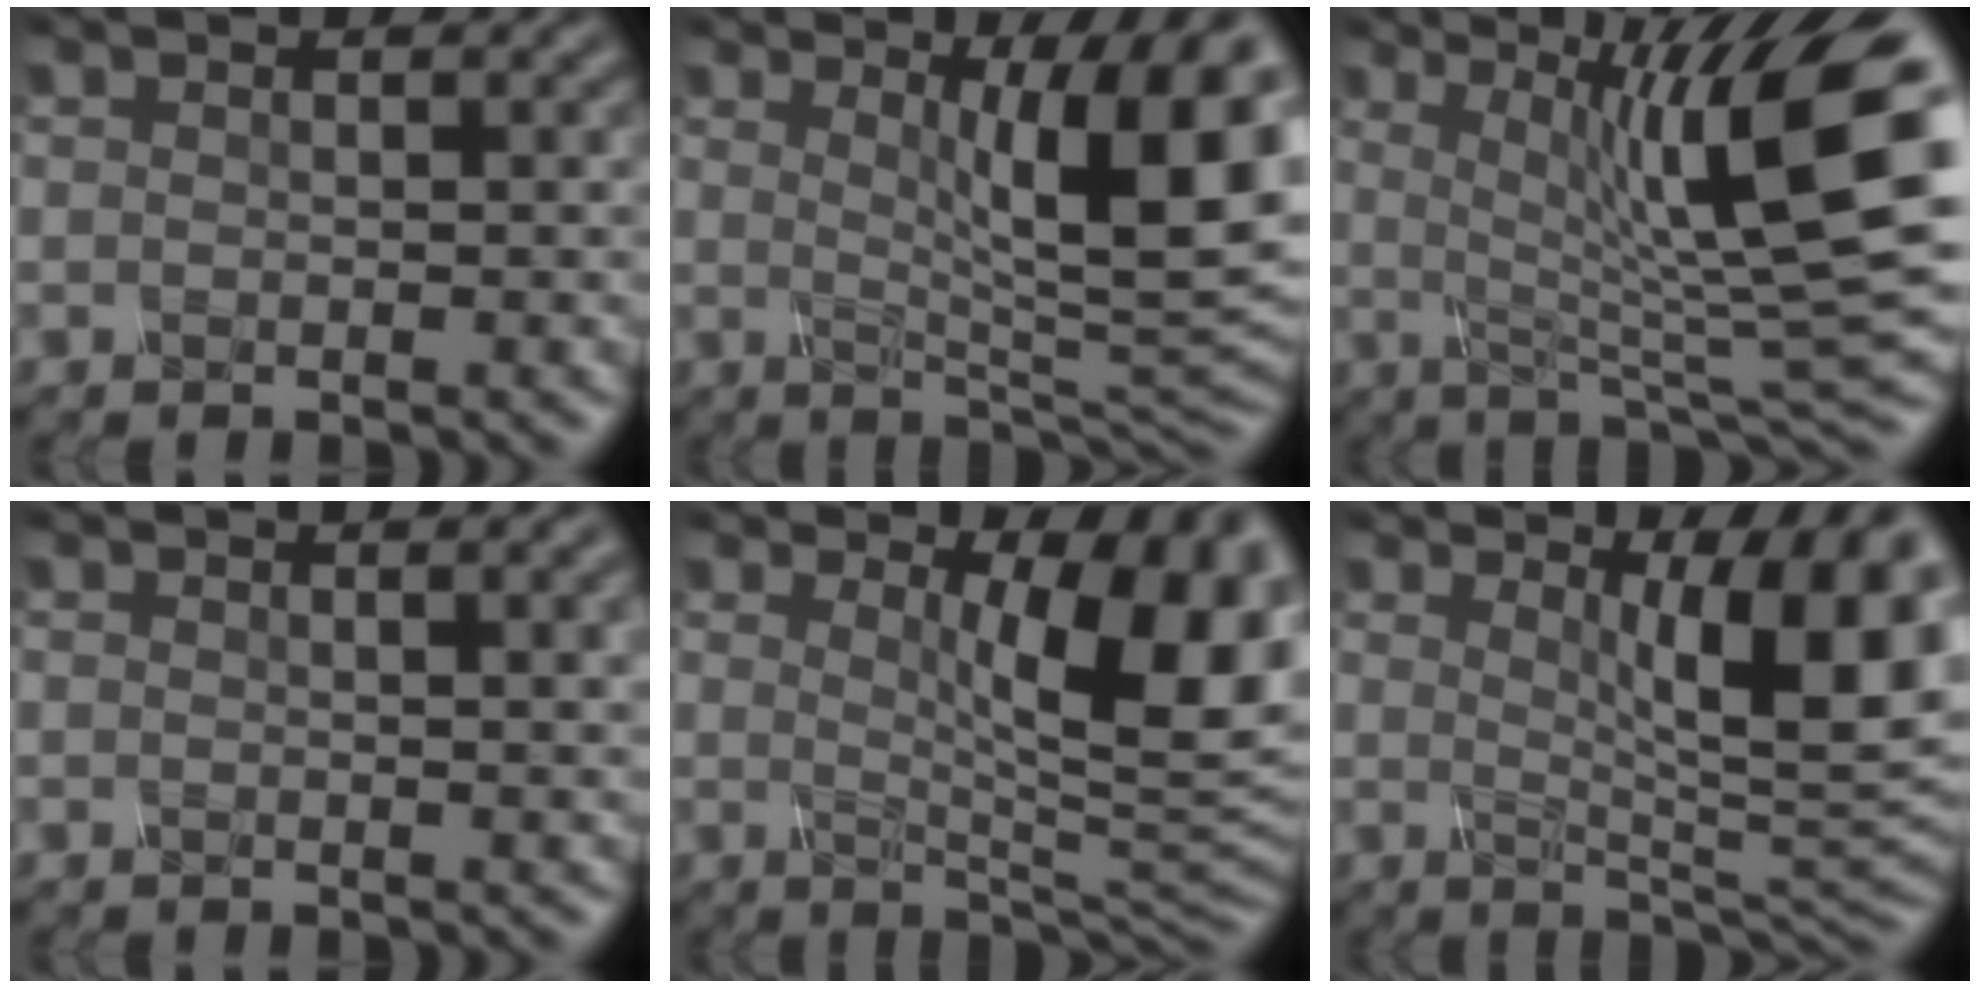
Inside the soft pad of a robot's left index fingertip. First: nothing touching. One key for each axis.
{"total": 10.6, "fx": 2.5, "fy": 2.3, "fz": 10.1, "tx": -0.126, "ty": -0.005, "tz": 0.039}
{"total": 13.2, "fx": 2.4, "fy": 2.7, "fz": 12.7, "tx": -0.177, "ty": 0.010, "tz": 0.037}
{"total": 3.2, "fx": 0.8, "fy": 1.1, "fz": 2.8, "tx": -0.023, "ty": 0.007, "tz": 0.004}
{"total": 10.4, "fx": 2.6, "fy": 2.7, "fz": 9.7, "tx": -0.110, "ty": -0.005, "tz": 0.041}
{"total": 10.3, "fx": 2.7, "fy": 2.4, "fz": 9.7, "tx": -0.111, "ty": -0.003, "tz": 0.041}